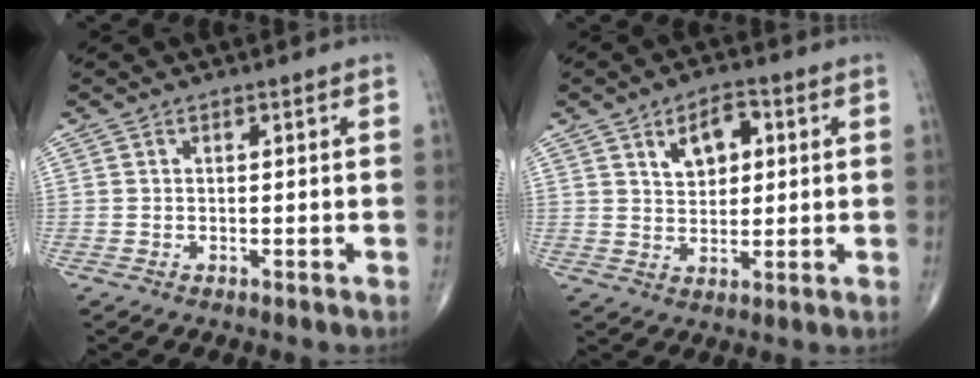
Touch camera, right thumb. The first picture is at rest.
{"total": 7.1, "force": [2.6, 4.3, 5.0], "torque": [-0.056, -0.005, 0.041]}